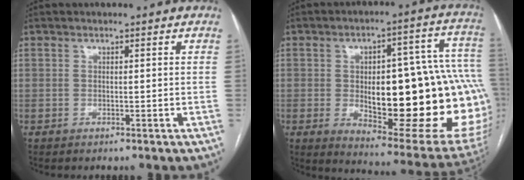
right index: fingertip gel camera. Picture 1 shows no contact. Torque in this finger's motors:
{"motor_torque": [2.14, 0.00, 1.05, 0.15]}